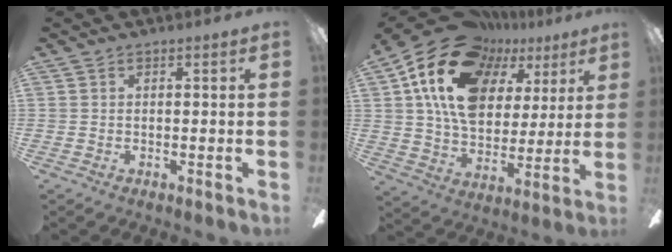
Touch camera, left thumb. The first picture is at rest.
{"total": 21.1, "force": [11.1, 13.3, 12.1], "torque": [-0.234, -0.053, 0.198]}